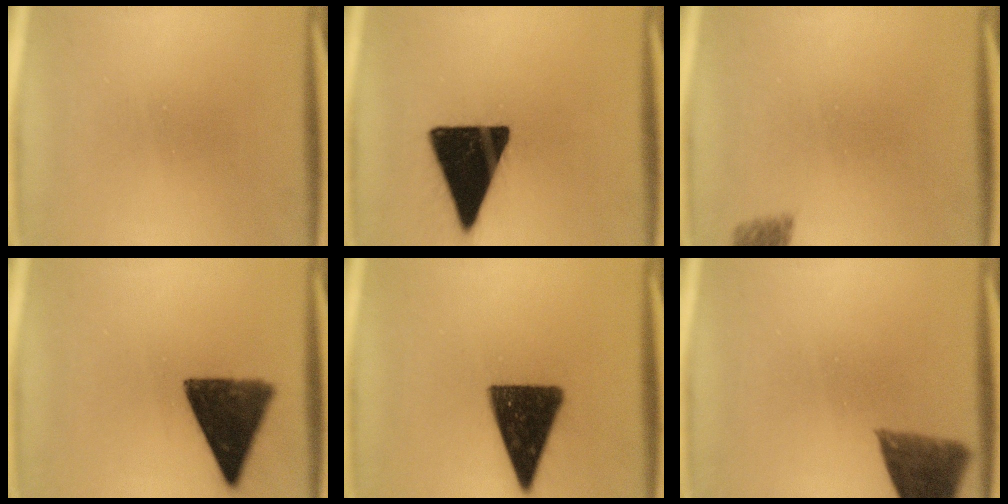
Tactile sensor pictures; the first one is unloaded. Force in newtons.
{"total": 19.5}
{"total": 2.7}
{"total": 12.5}
{"total": 14.6}
{"total": 8.2}